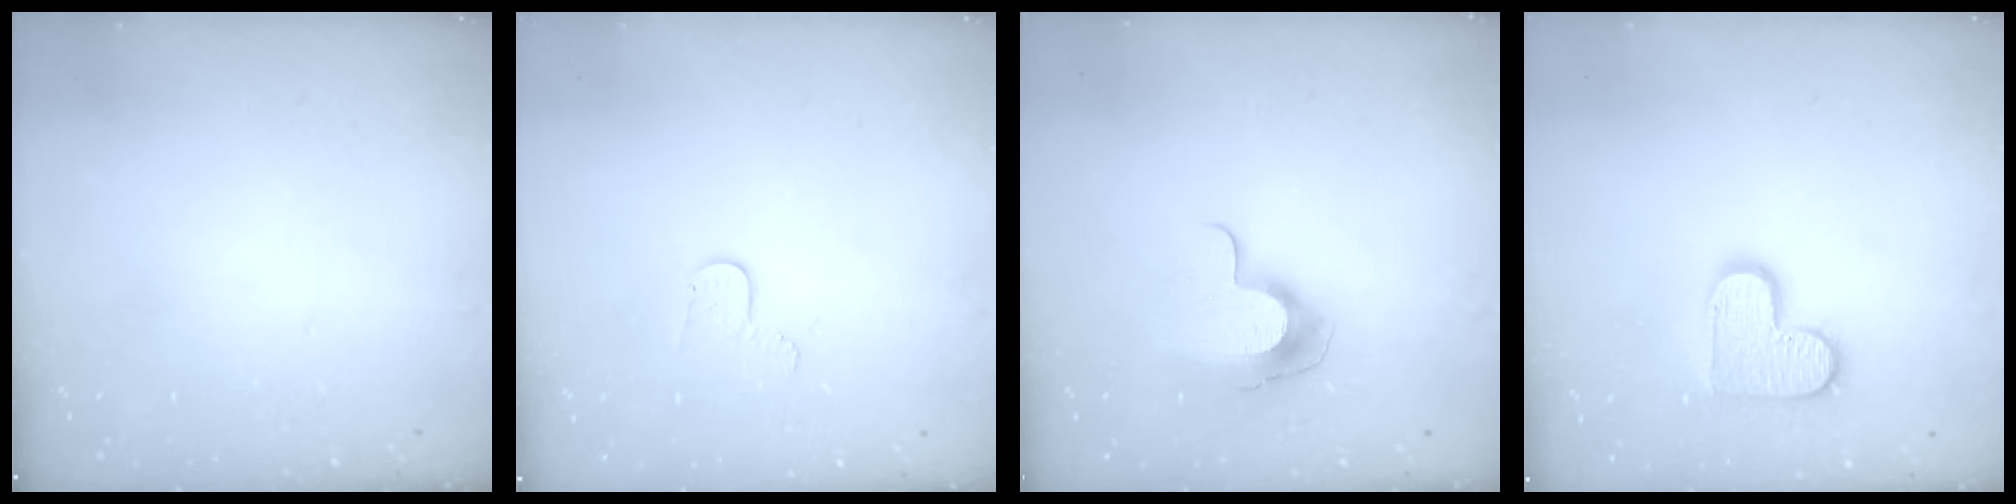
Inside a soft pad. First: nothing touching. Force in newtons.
{"total": 5.1, "press": 5.1, "slide": 0.5}
{"total": 10.8, "press": 10.8, "slide": 0.9}
{"total": 12.0, "press": 12.0, "slide": 0.7}